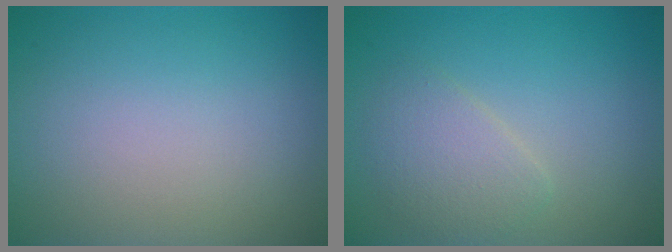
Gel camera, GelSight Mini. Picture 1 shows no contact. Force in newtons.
{"total": 2.5, "press": 2.5, "slide": 0.1}